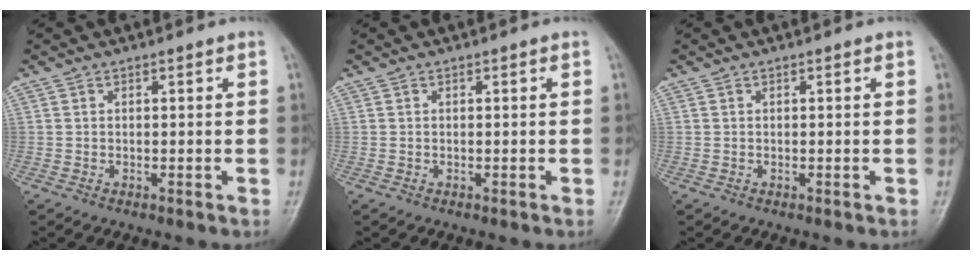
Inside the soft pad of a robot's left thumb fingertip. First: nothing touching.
{"total": 0.0}
{"total": 0.0}